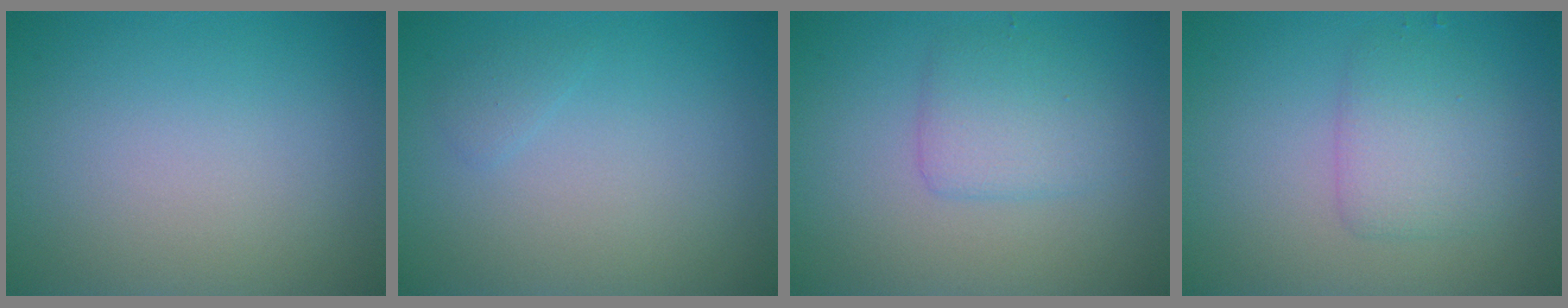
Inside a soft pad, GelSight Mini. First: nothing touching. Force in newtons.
{"total": 0.7, "press": 0.7, "slide": 0.0}
{"total": 2.7, "press": 2.7, "slide": 0.1}
{"total": 2.9, "press": 2.9, "slide": 0.0}